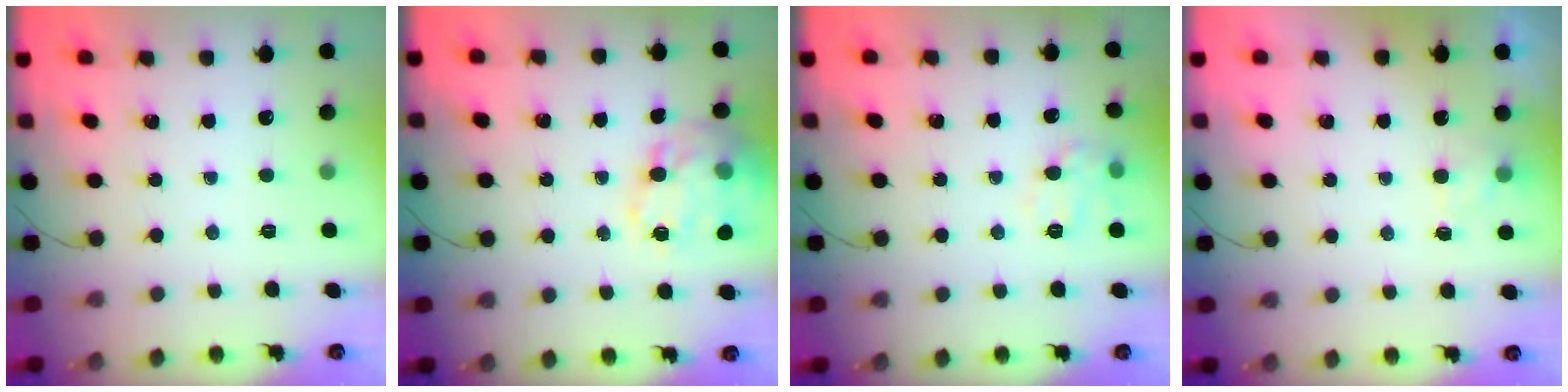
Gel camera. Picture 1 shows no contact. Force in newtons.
{"total": 18.4, "press": 18.2, "slide": 2.5}
{"total": 9.1, "press": 9.1, "slide": 0.4}
{"total": 2.0, "press": 1.5, "slide": 1.3}